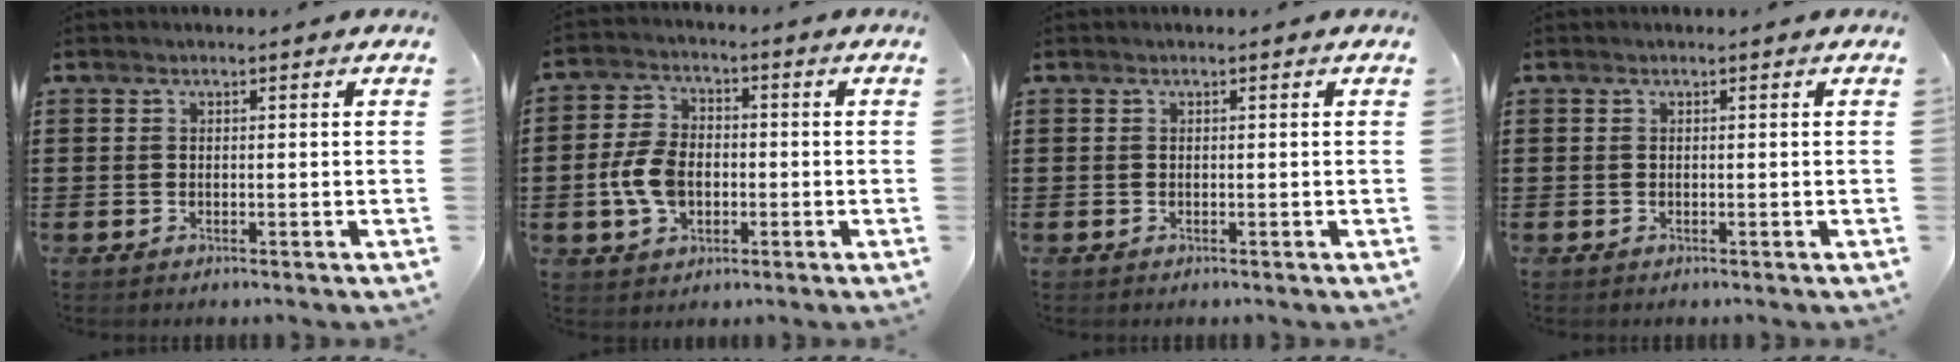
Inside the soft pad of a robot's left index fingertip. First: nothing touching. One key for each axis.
{"total": 7.3, "fx": -1.3, "fy": 4.8, "fz": 5.3, "tx": -0.138, "ty": 0.001, "tz": -0.031}
{"total": 0.0}
{"total": 0.0}